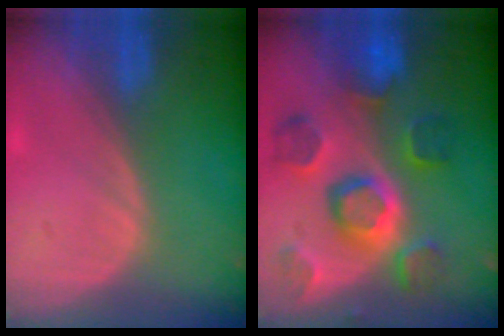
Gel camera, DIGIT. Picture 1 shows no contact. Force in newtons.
{"total": 11.4, "press": 10.1, "slide": 5.3}